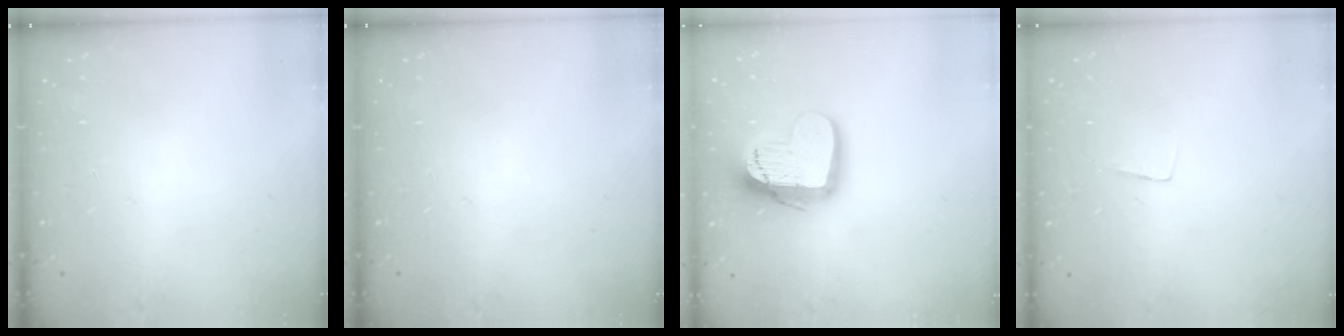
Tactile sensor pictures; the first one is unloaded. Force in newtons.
{"total": 0.0}
{"total": 19.0, "press": 18.9, "slide": 1.6}
{"total": 3.5, "press": 3.5, "slide": 0.2}